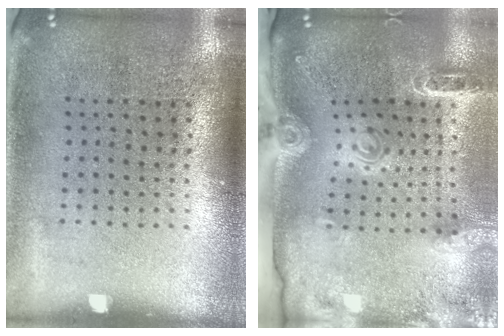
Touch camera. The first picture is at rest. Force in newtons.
{"total": 2.5, "press": 2.0, "slide": 1.5}